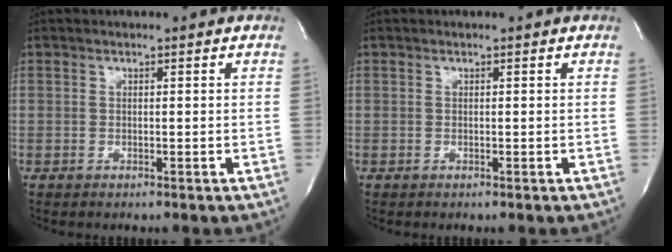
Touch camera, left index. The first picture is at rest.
{"total": 0.0}